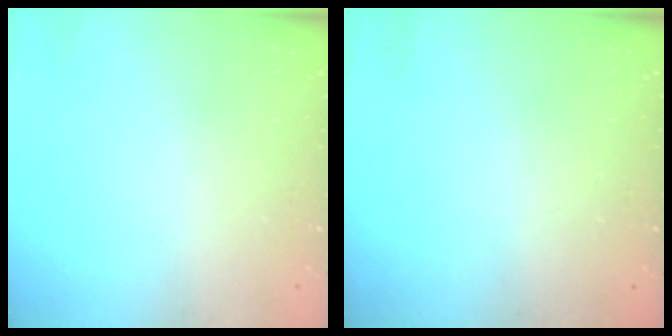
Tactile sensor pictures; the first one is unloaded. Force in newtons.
{"total": 0.0}